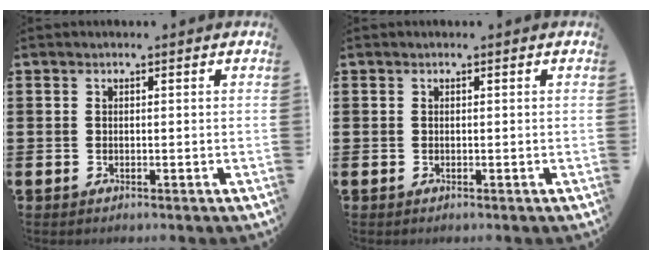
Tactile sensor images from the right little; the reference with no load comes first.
{"total": 0.0}